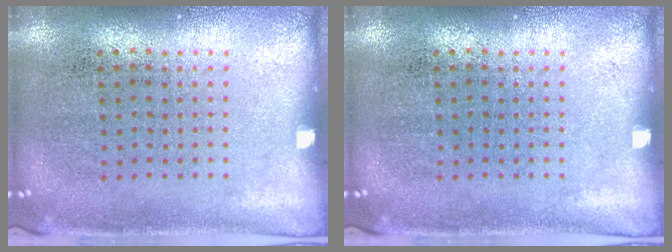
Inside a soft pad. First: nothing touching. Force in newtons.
{"total": 0.0}